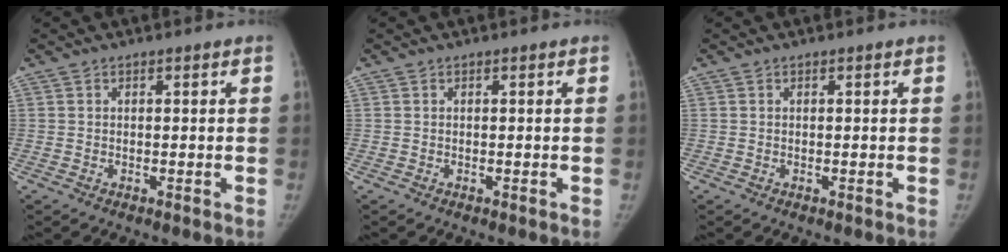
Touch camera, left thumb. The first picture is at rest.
{"total": 0.0}
{"total": 0.0}